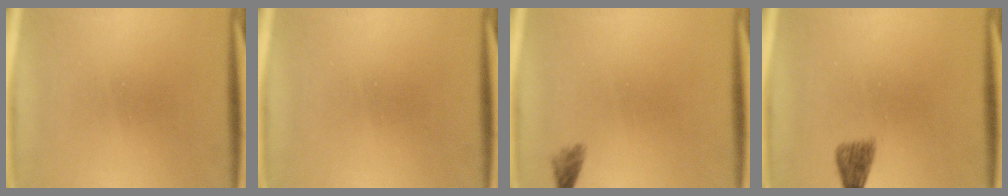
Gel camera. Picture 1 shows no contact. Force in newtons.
{"total": 0.0}
{"total": 1.6}
{"total": 2.1}